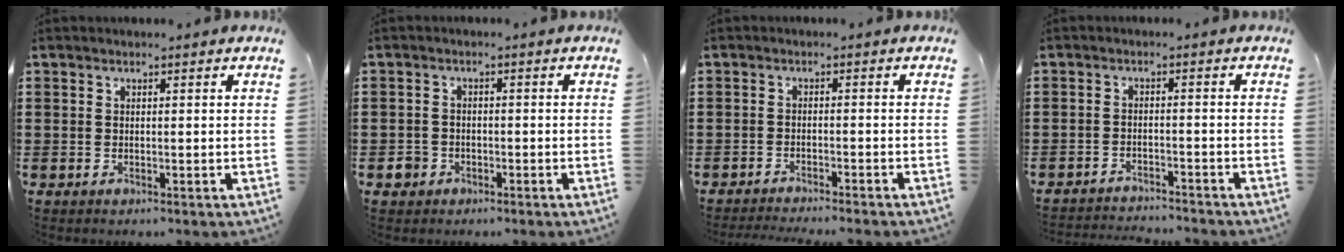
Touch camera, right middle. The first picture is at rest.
{"total": 2.3, "force": [-1.3, 1.9, 0.3], "torque": [-0.009, -0.001, -0.028]}
{"total": 2.1, "force": [-2.1, -0.1, 0.1], "torque": [-0.004, -0.001, -0.044]}
{"total": 2.7, "force": [-2.7, 0.2, -0.1], "torque": [-0.004, -0.001, -0.057]}